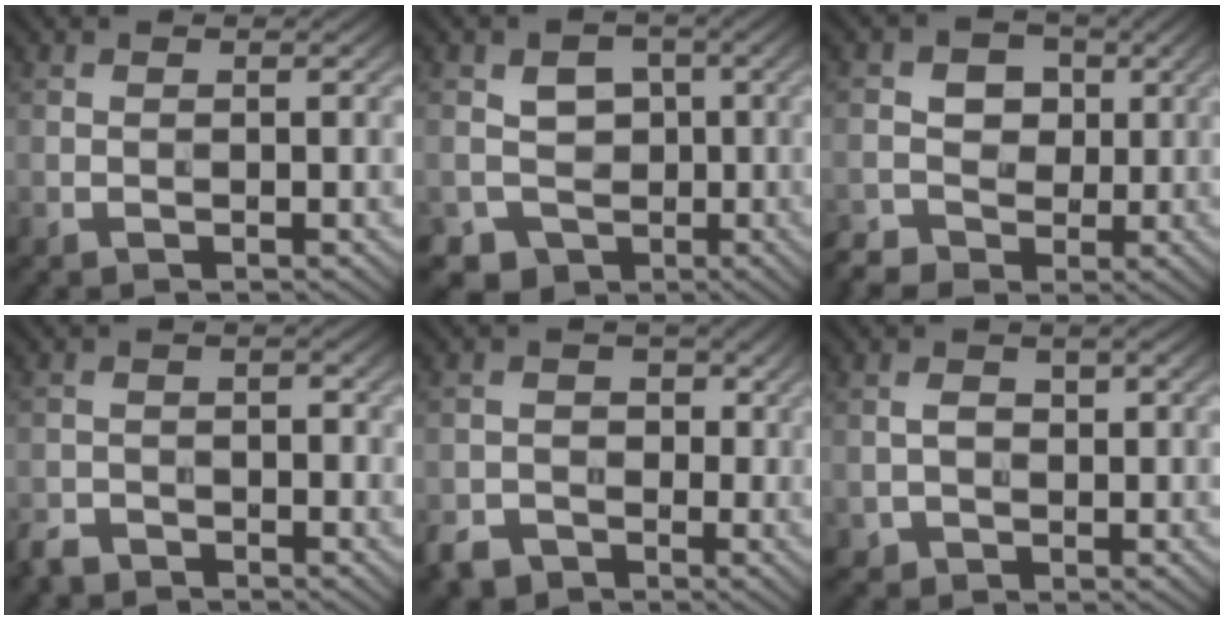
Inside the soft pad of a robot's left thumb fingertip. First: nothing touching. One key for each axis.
{"total": 6.6, "fx": -1.6, "fy": 5.9, "fz": 2.5, "tx": -0.033, "ty": -0.003, "tz": -0.048}
{"total": 4.8, "fx": -1.1, "fy": 4.3, "fz": 1.8, "tx": -0.026, "ty": 0.005, "tz": -0.030}
{"total": 3.1, "fx": -2.6, "fy": 1.4, "fz": 0.9, "tx": -0.018, "ty": -0.003, "tz": -0.060}
{"total": 3.9, "fx": -1.9, "fy": 3.2, "fz": 1.1, "tx": -0.020, "ty": 0.000, "tz": -0.041}
{"total": 3.0, "fx": 0.1, "fy": 2.2, "fz": 2.1, "tx": -0.047, "ty": -0.002, "tz": 0.002}